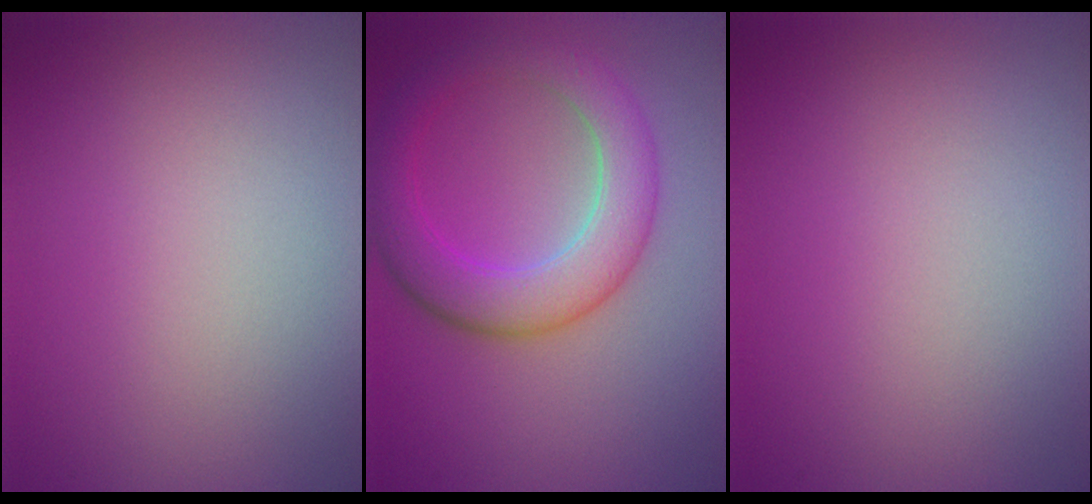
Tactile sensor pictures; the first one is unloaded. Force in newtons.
{"total": 5.7, "press": 5.7, "slide": 0.1}
{"total": 0.0}